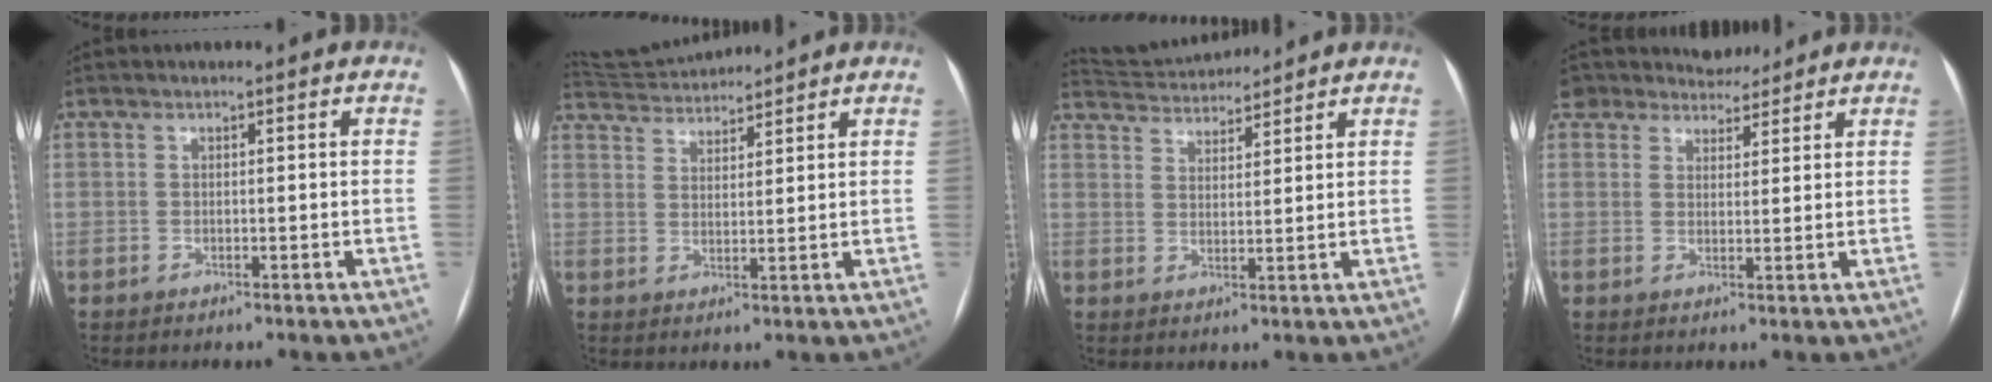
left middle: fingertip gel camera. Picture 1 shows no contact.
{"total": 6.9, "force": [6.8, -0.1, 0.8], "torque": [-0.026, 0.025, 0.124]}
{"total": 7.3, "force": [7.2, 0.3, 0.9], "torque": [-0.027, 0.026, 0.123]}
{"total": 7.3, "force": [6.9, 2.3, 0.4], "torque": [0.001, 0.018, 0.104]}